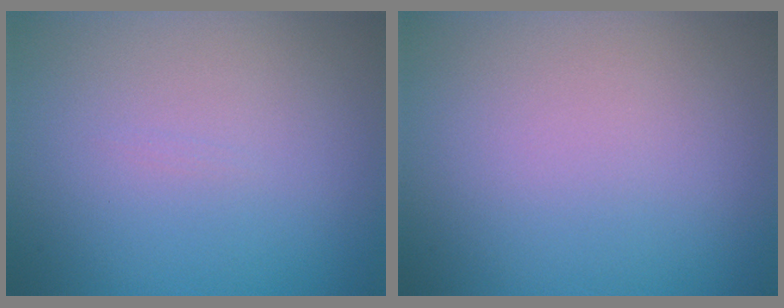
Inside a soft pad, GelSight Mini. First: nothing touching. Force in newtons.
{"total": 0.0}